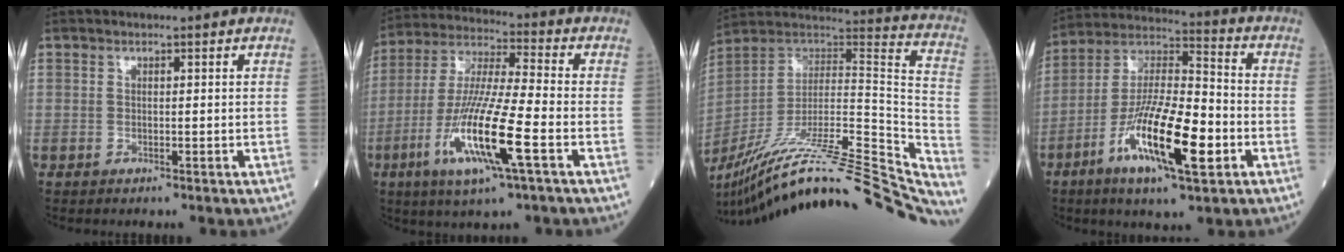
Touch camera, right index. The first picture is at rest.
{"total": 15.4, "force": [-5.4, 0.9, 14.4], "torque": [-0.294, -0.017, -0.103]}
{"total": 40.4, "force": [-34.8, 2.5, 20.4], "torque": [-0.239, -0.051, -0.495]}
{"total": 16.5, "force": [-5.8, 3.4, 15.0], "torque": [-0.289, -0.010, -0.102]}